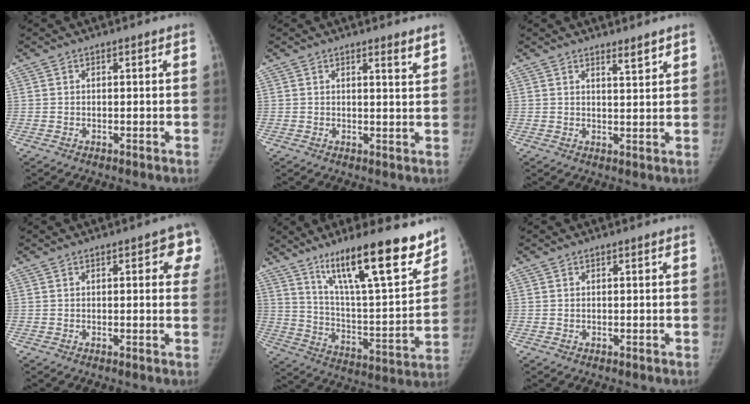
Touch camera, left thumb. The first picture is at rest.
{"total": 2.4, "force": [1.9, 0.1, 1.5], "torque": [-0.019, -0.017, 0.026]}
{"total": 2.6, "force": [2.2, 0.4, 1.4], "torque": [-0.018, -0.022, 0.035]}
{"total": 6.3, "force": [2.3, 2.4, 5.4], "torque": [-0.031, -0.002, 0.016]}
{"total": 23.9, "force": [16.1, 5.1, 16.8], "torque": [-0.234, -0.075, 0.266]}
{"total": 0.0}